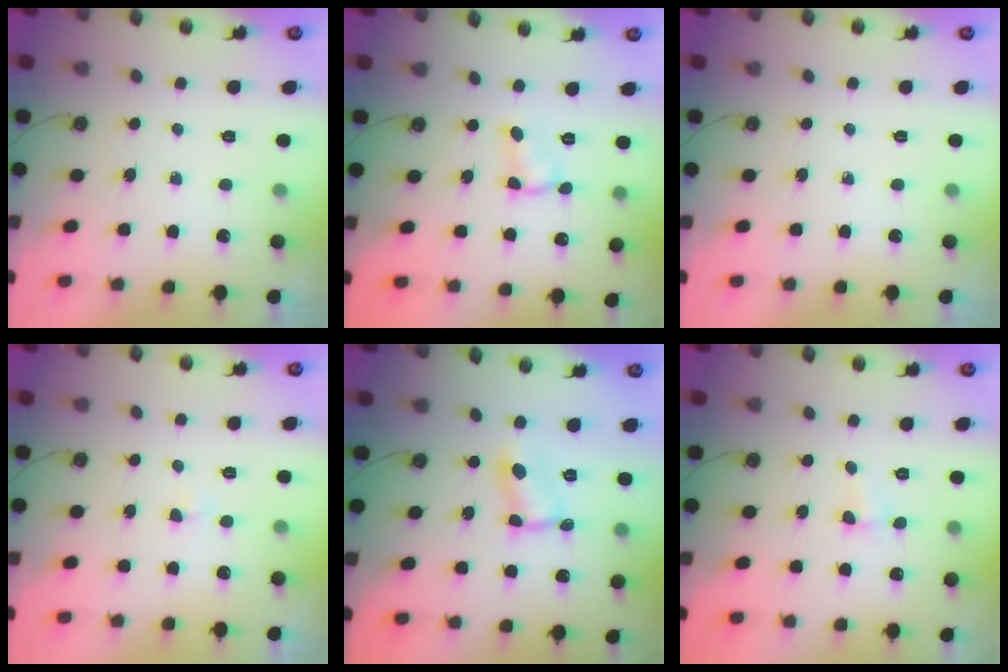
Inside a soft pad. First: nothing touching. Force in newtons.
{"total": 1.8, "press": 1.8, "slide": 0.1}
{"total": 0.0}
{"total": 2.3, "press": 2.3, "slide": 0.4}
{"total": 2.9, "press": 2.9, "slide": 0.2}
{"total": 2.8, "press": 1.1, "slide": 2.5}